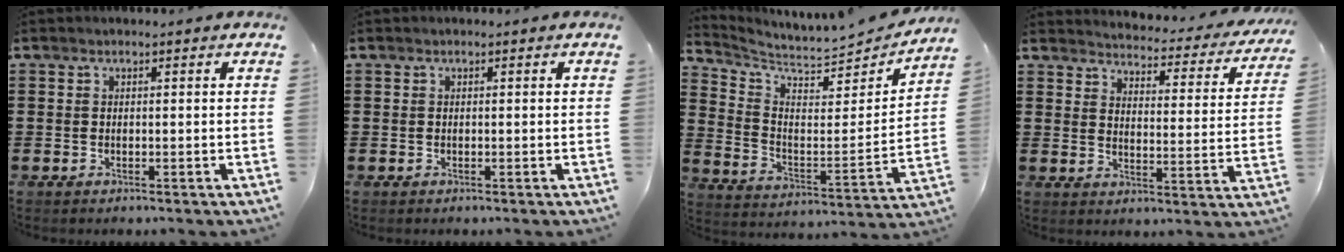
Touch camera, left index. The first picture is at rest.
{"total": 0.0}
{"total": 5.3, "force": [5.0, 0.5, 1.8], "torque": [-0.062, -0.050, 0.080]}
{"total": 2.9, "force": [2.9, -0.1, 0.3], "torque": [-0.022, -0.036, 0.041]}